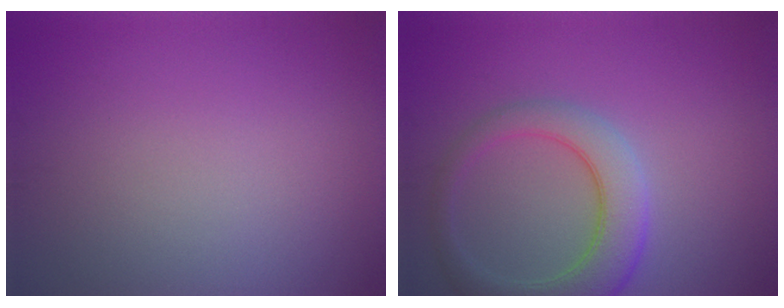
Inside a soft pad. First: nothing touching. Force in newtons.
{"total": 5.4, "press": 5.4, "slide": 0.4}